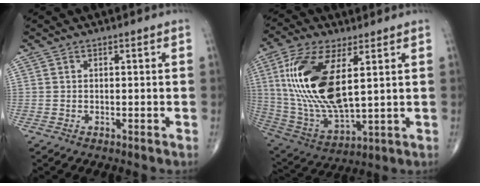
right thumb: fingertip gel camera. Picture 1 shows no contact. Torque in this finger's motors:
{"motor_torque": [1.38, 3.63, 2.23, 0.54, 0.25]}